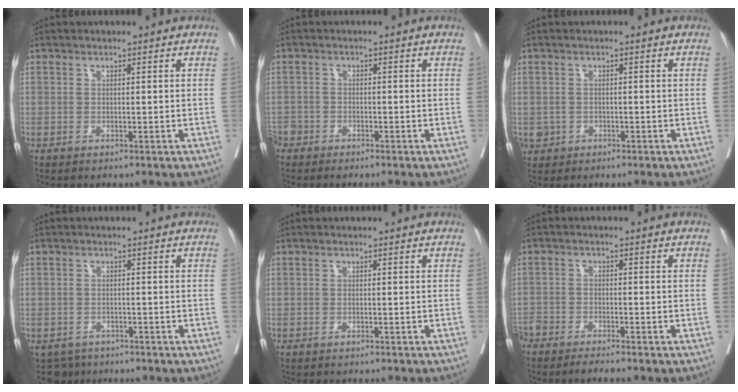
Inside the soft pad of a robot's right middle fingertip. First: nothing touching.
{"total": 3.9, "force": [-3.2, 2.0, 0.9], "torque": [-0.018, -0.004, -0.061]}
{"total": 2.2, "force": [-0.7, 2.0, 0.2], "torque": [0.000, 0.006, -0.007]}
{"total": 2.6, "force": [-2.0, 1.7, -0.2], "torque": [0.002, 0.001, -0.033]}
{"total": 1.6, "force": [-1.5, 0.4, 0.4], "torque": [-0.011, -0.003, -0.021]}
{"total": 5.3, "force": [-4.8, 0.7, 2.2], "torque": [-0.037, -0.009, -0.084]}